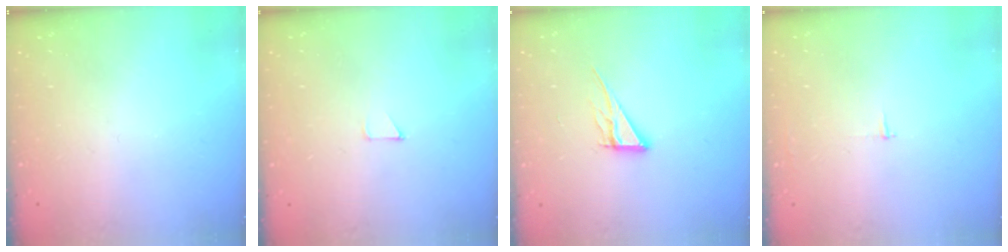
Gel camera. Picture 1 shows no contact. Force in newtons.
{"total": 2.7, "press": 2.7, "slide": 0.2}
{"total": 8.2, "press": 8.1, "slide": 0.7}
{"total": 2.3, "press": 2.3, "slide": 0.2}